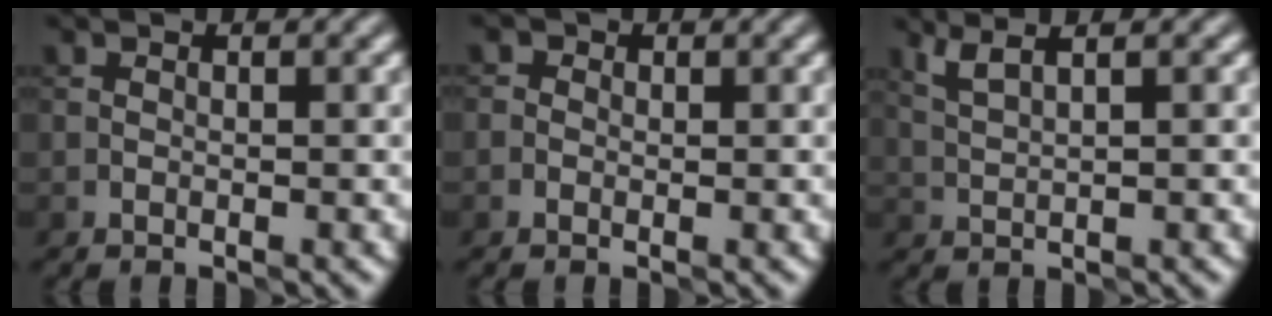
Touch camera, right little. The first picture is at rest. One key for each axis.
{"total": 1.1, "fx": 0.3, "fy": 1.0, "fz": 0.4, "tx": 0.005, "ty": 0.001, "tz": -0.012}
{"total": 2.7, "fx": 2.0, "fy": 0.8, "fz": 1.7, "tx": -0.016, "ty": 0.010, "tz": 0.023}